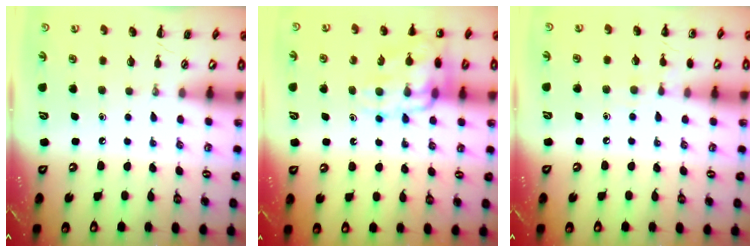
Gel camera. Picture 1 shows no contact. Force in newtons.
{"total": 15.2, "press": 15.0, "slide": 2.7}
{"total": 6.3, "press": 6.0, "slide": 2.0}